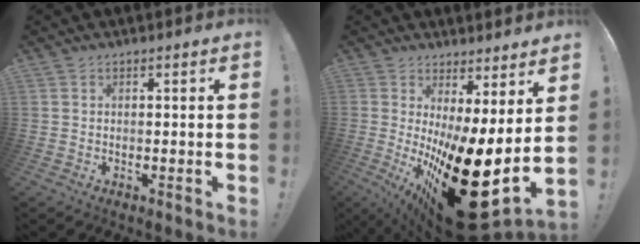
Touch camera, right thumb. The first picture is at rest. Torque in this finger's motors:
{"motor_torque": [0.25, 1.70, 2.77, 0.00, 0.28]}